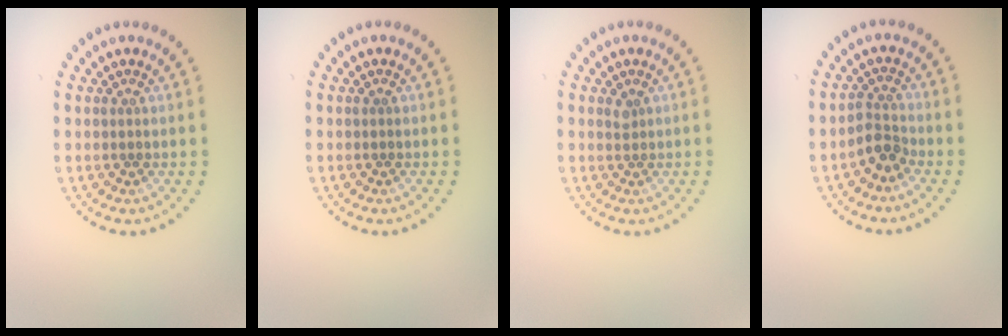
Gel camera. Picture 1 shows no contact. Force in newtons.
{"total": 0.0}
{"total": 0.7, "press": 0.4, "slide": 0.6}
{"total": 2.4, "press": 1.8, "slide": 1.5}